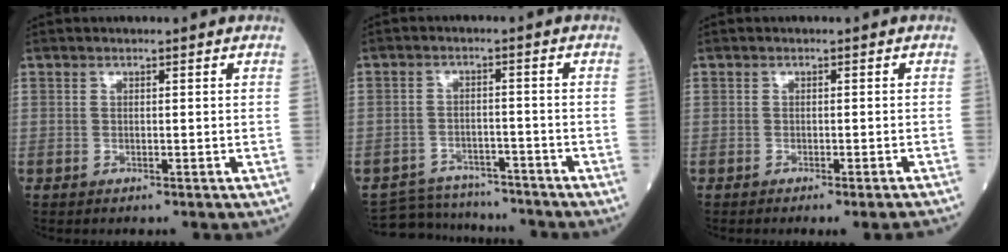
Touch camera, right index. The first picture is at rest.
{"total": 8.9, "force": [-8.4, 3.1, 0.3], "torque": [-0.002, 0.016, -0.124]}
{"total": 5.0, "force": [-4.6, -0.8, 1.8], "torque": [-0.011, -0.013, -0.057]}